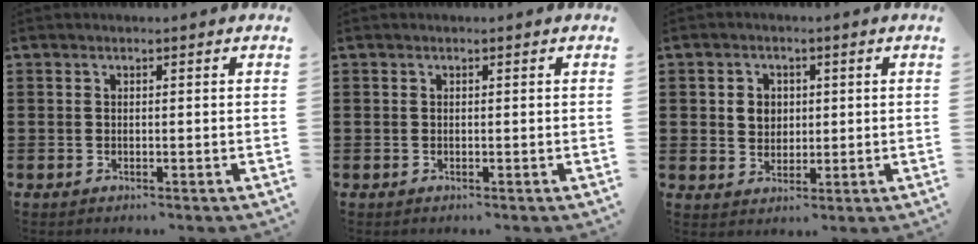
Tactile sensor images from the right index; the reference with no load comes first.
{"total": 0.0}
{"total": 3.3, "force": [0.7, 2.9, 1.3], "torque": [-0.037, 0.011, 0.010]}